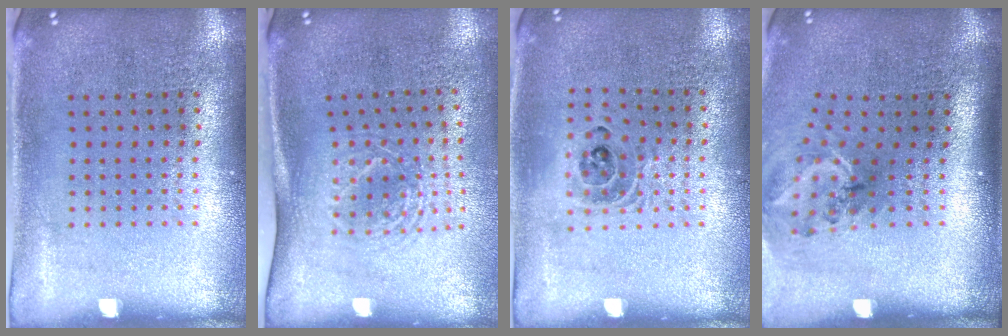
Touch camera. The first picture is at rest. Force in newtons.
{"total": 1.8, "press": 1.3, "slide": 1.2}
{"total": 1.2, "press": 1.1, "slide": 0.6}
{"total": 1.4, "press": 1.1, "slide": 0.9}